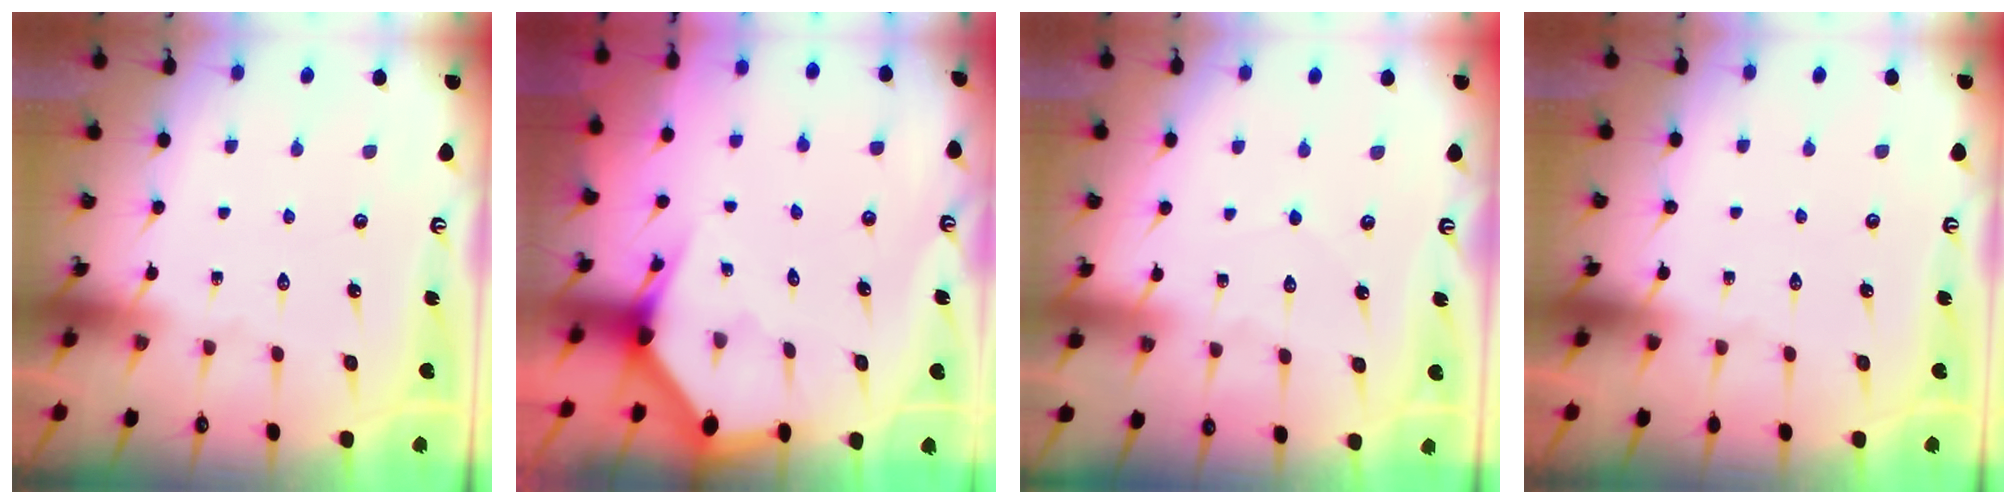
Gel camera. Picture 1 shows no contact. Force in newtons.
{"total": 2.7, "press": 2.7, "slide": 0.1}
{"total": 2.5, "press": 2.5, "slide": 0.2}
{"total": 0.0}